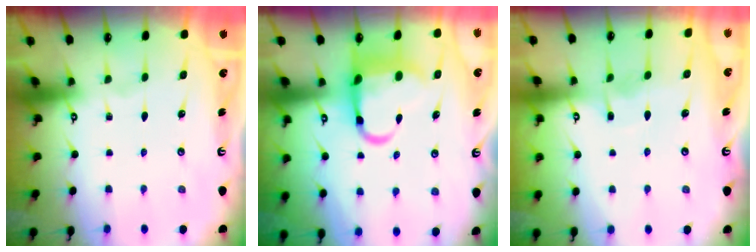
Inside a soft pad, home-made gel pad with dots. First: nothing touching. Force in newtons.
{"total": 11.0, "press": 10.8, "slide": 1.8}
{"total": 2.8, "press": 2.8, "slide": 0.3}